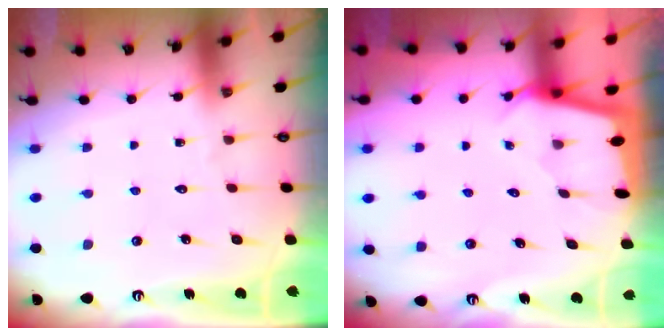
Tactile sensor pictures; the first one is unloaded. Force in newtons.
{"total": 1.6, "press": 1.6, "slide": 0.2}